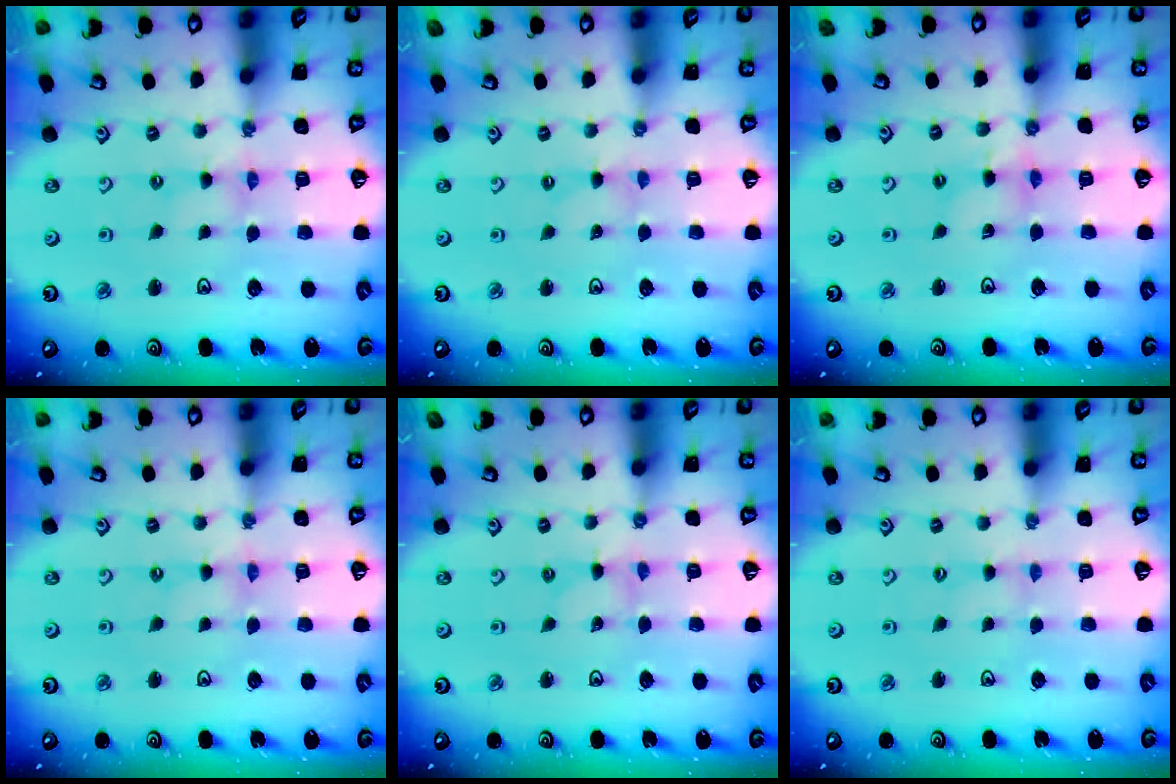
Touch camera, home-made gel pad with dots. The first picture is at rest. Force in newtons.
{"total": 0.6, "press": 0.6, "slide": 0.2}
{"total": 3.9, "press": 3.9, "slide": 0.3}
{"total": 0.0}
{"total": 0.0}
{"total": 0.8, "press": 0.8, "slide": 0.2}